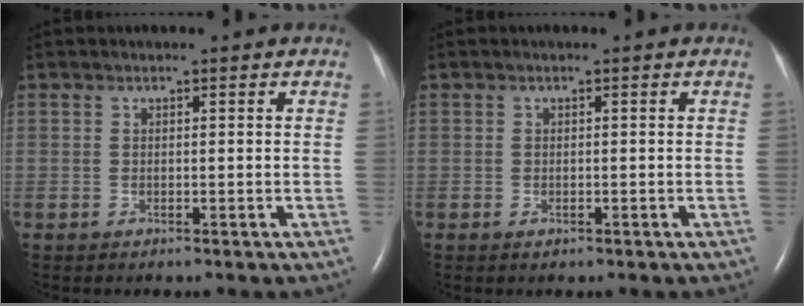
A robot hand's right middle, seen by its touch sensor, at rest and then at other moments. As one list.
[{"total": 0.5, "force": [-0.2, 0.3, 0.3], "torque": [-0.009, 0.000, -0.001]}]